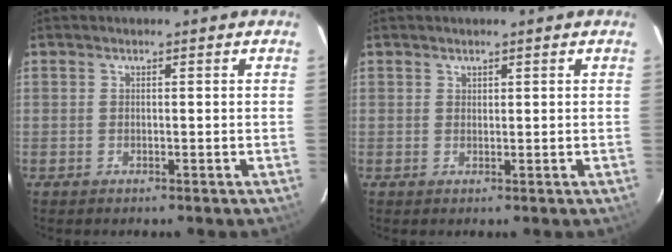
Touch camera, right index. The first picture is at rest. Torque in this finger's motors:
{"motor_torque": [0.16, 0.28, -0.05, 0.00]}